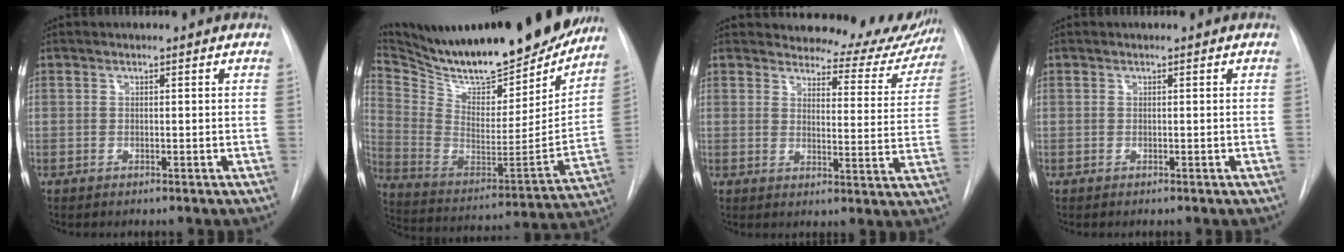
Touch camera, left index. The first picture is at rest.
{"total": 29.2, "force": [25.6, 6.0, 12.5], "torque": [-0.232, -0.060, 0.382]}
{"total": 12.6, "force": [11.9, 3.8, 1.6], "torque": [0.011, -0.041, 0.123]}
{"total": 0.0}